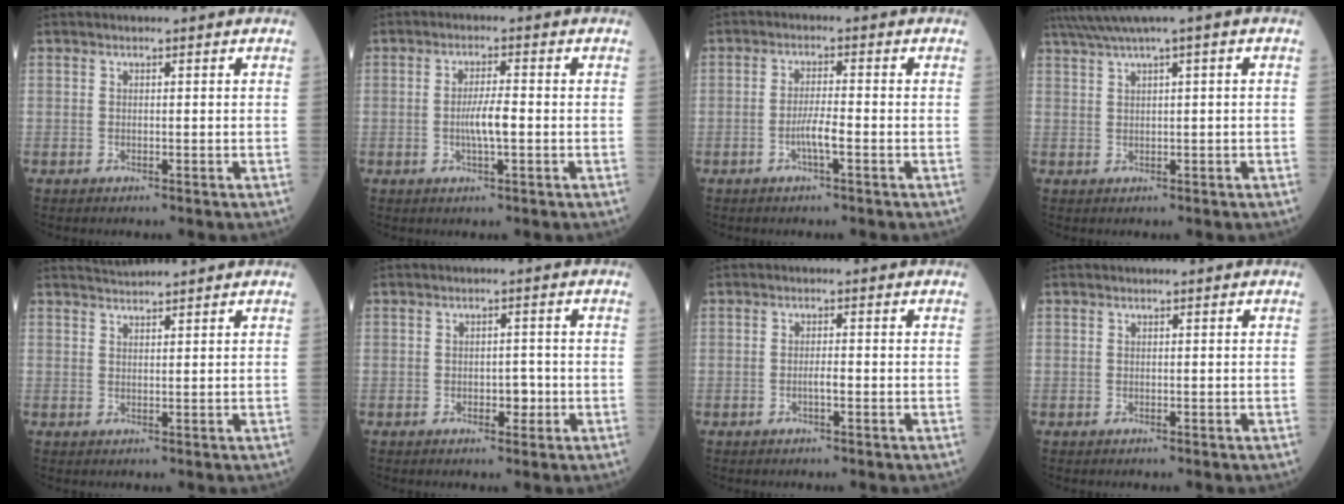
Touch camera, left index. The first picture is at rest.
{"total": 3.8, "force": [-0.7, 0.4, 3.7], "torque": [-0.072, -0.004, -0.016]}
{"total": 3.3, "force": [-1.4, 0.1, 3.0], "torque": [-0.057, -0.003, -0.031]}
{"total": 4.7, "force": [2.8, -0.6, 3.8], "torque": [-0.081, 0.023, 0.057]}
{"total": 2.5, "force": [2.4, -0.5, 0.2], "torque": [-0.003, 0.016, 0.049]}
{"total": 2.4, "force": [-0.8, 1.4, 1.8], "torque": [-0.021, 0.003, -0.011]}
{"total": 1.4, "force": [-0.6, 0.2, 1.3], "torque": [-0.023, -0.001, -0.013]}
{"total": 0.0}